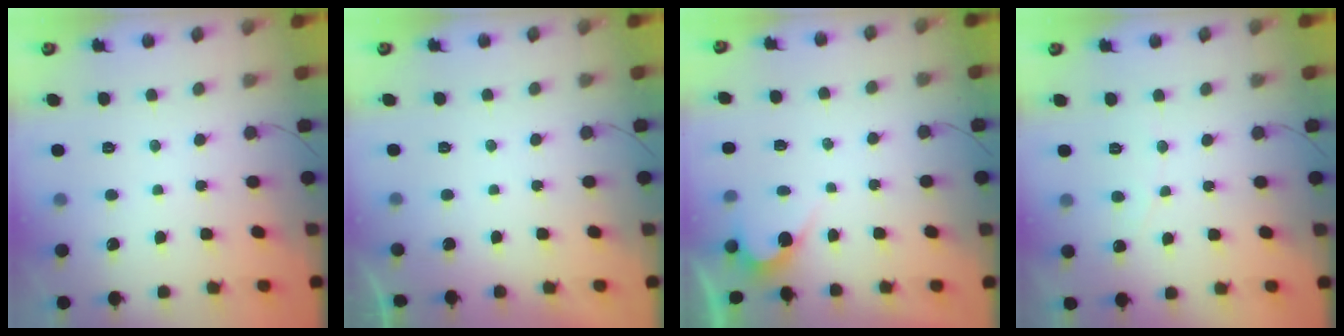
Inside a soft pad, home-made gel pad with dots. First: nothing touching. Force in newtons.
{"total": 0.8, "press": 0.8, "slide": 0.1}
{"total": 2.4, "press": 2.4, "slide": 0.1}
{"total": 2.3, "press": 2.3, "slide": 0.1}